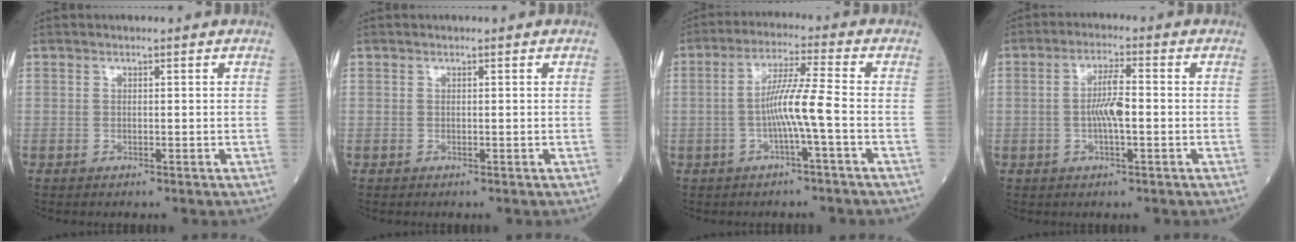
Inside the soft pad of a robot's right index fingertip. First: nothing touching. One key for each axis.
{"total": 0.0}
{"total": 6.8, "fx": -1.6, "fy": -0.9, "fz": 6.6, "tx": -0.126, "ty": 0.009, "tz": -0.031}
{"total": 5.1, "fx": -0.6, "fy": 0.7, "fz": 5.0, "tx": -0.100, "ty": 0.005, "tz": -0.012}